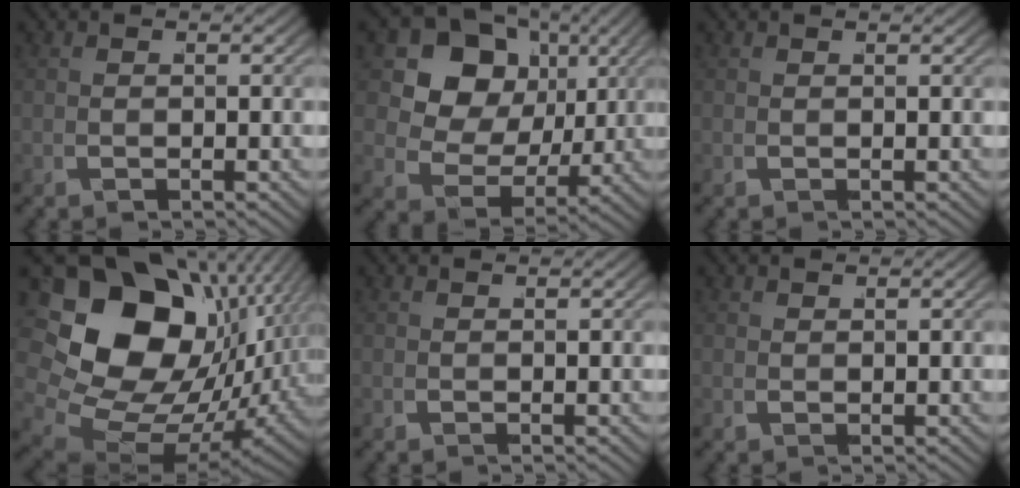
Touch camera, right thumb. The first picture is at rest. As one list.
[{"total": 13.2, "force": [2.7, 10.2, 7.9], "torque": [-0.181, -0.021, 0.043]}, {"total": 0.8, "force": [0.5, -0.6, -0.3], "torque": [0.006, 0.007, 0.007]}, {"total": 23.1, "force": [-0.1, 16.7, 16.0], "torque": [-0.304, -0.045, 0.009]}, {"total": 0.7, "force": [0.4, -0.5, -0.3], "torque": [0.008, 0.007, 0.007]}, {"total": 1.0, "force": [0.8, -0.5, -0.4], "torque": [0.010, 0.005, 0.017]}]